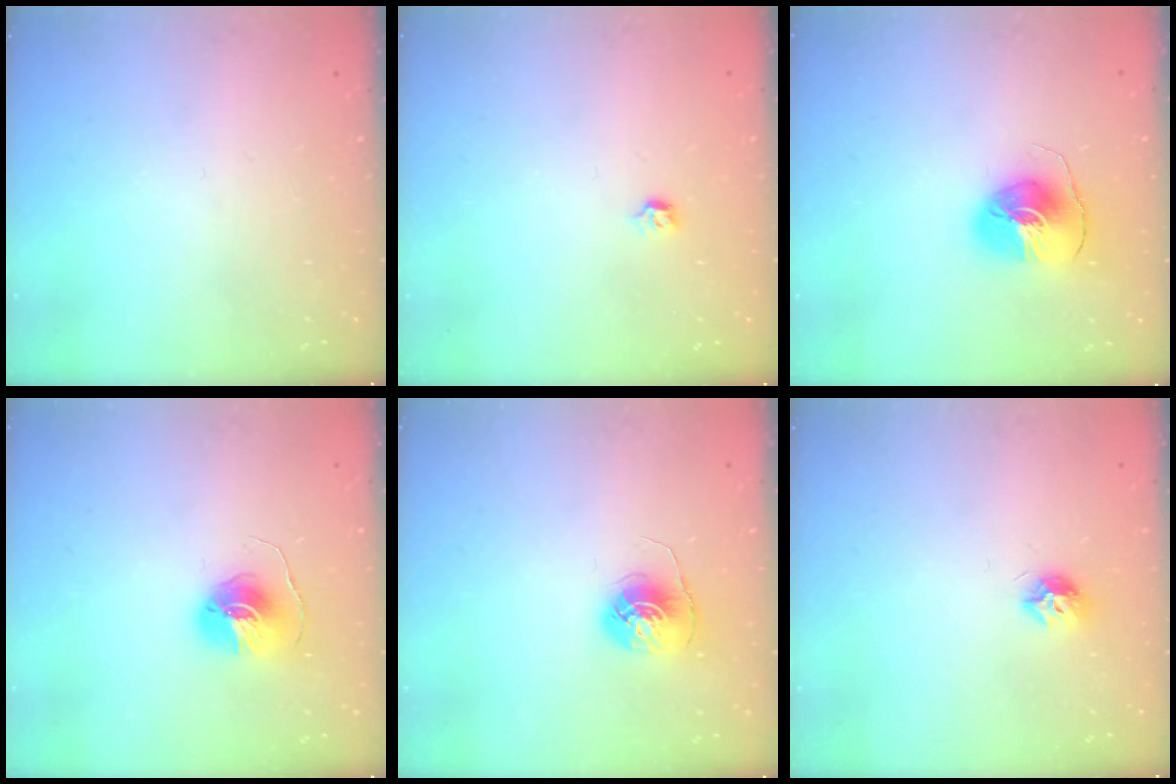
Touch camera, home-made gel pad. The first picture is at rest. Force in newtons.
{"total": 2.8, "press": 2.7, "slide": 0.8}
{"total": 8.3, "press": 8.2, "slide": 0.9}
{"total": 7.8, "press": 7.8, "slide": 0.1}
{"total": 6.1, "press": 6.1, "slide": 0.4}
{"total": 7.5, "press": 7.5, "slide": 0.1}